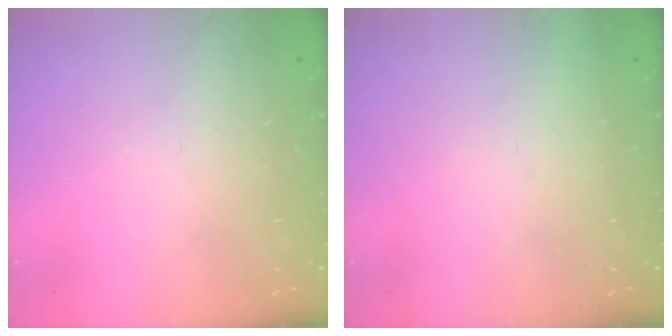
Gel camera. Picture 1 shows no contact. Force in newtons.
{"total": 1.5, "press": 1.5, "slide": 0.1}